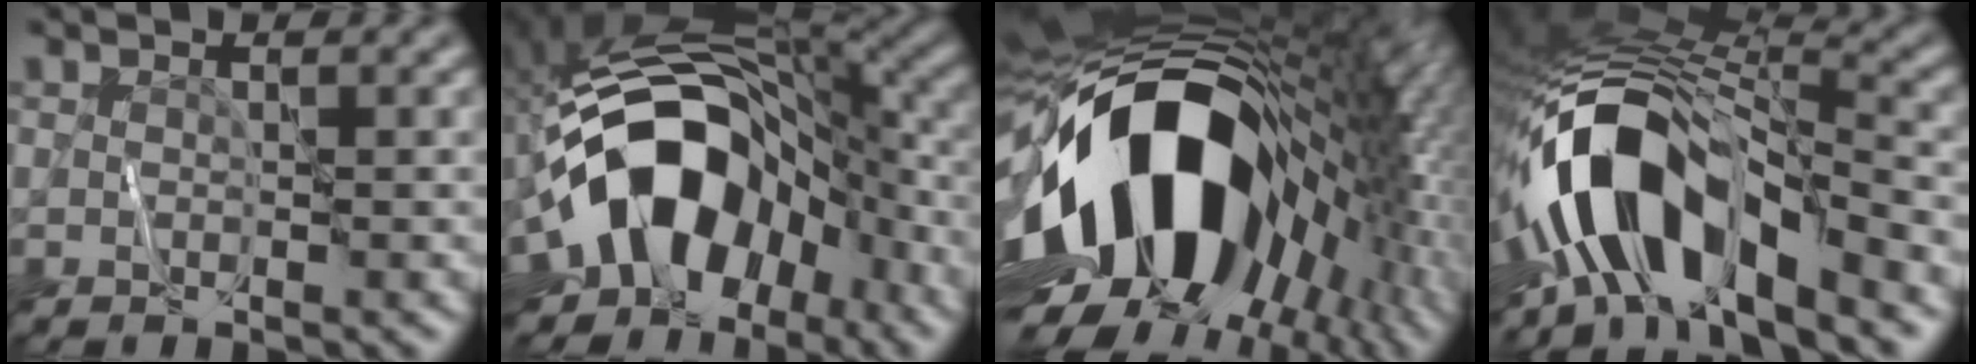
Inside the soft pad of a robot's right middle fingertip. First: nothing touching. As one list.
[{"total": 14.5, "force": [-4.4, 9.2, 10.3], "torque": [-0.161, 0.016, -0.093]}, {"total": 17.9, "force": [-1.2, 11.8, 13.4], "torque": [-0.235, 0.010, -0.035]}, {"total": 13.1, "force": [-5.0, 5.6, 10.8], "torque": [-0.184, 0.007, -0.091]}]